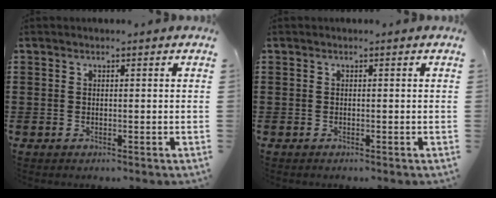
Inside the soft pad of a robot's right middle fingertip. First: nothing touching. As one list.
[{"total": 0.0}]